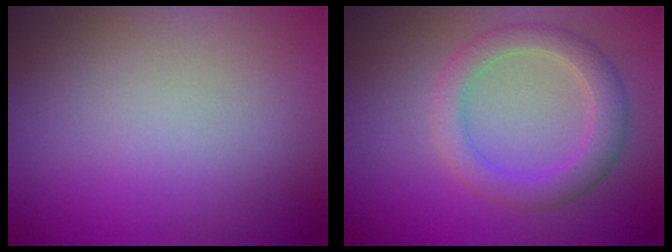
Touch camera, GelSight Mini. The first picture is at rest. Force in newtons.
{"total": 3.7, "press": 3.7, "slide": 0.1}